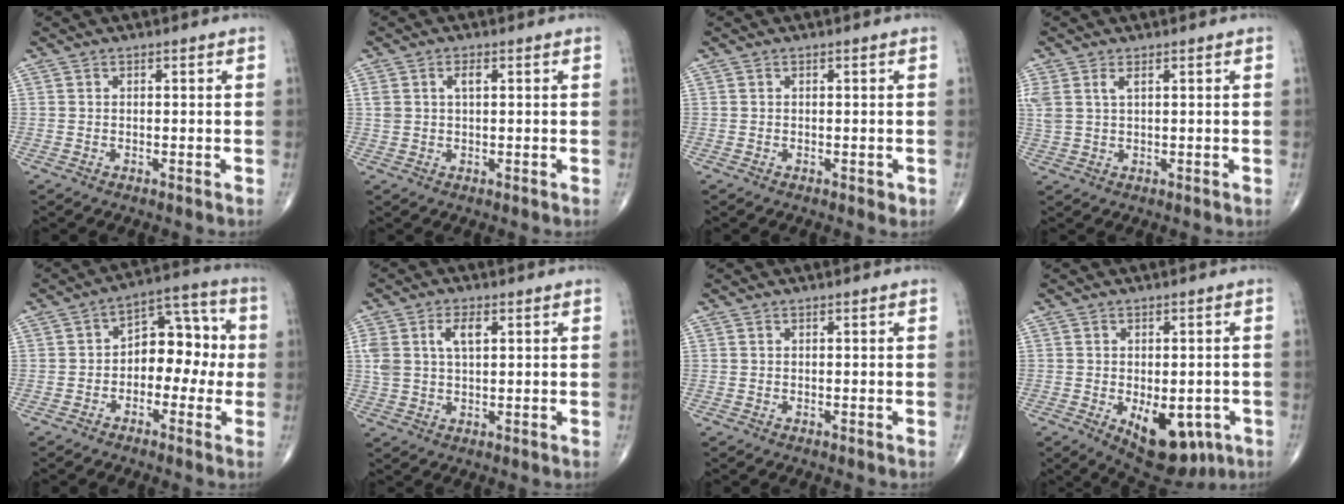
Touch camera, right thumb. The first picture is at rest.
{"total": 2.7, "force": [0.9, 1.3, 2.2], "torque": [-0.046, 0.007, 0.020]}
{"total": 0.8, "force": [-0.2, 0.5, 0.6], "torque": [-0.004, -0.001, -0.002]}
{"total": 4.0, "force": [1.7, 1.8, 3.1], "torque": [-0.084, 0.008, 0.043]}
{"total": 10.6, "force": [-0.9, 7.0, 7.8], "torque": [-0.065, 0.044, -0.031]}
{"total": 6.2, "force": [2.1, 3.2, 4.9], "torque": [-0.105, 0.006, 0.044]}
{"total": 0.0}
{"total": 12.1, "force": [-4.1, 6.5, 9.3], "torque": [-0.107, -0.003, -0.042]}